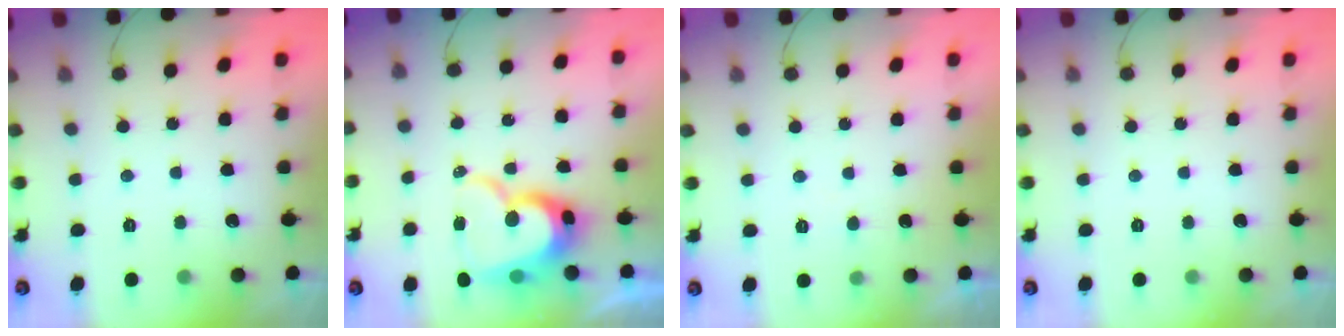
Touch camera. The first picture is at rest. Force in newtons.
{"total": 15.3, "press": 15.2, "slide": 1.7}
{"total": 2.3, "press": 2.3, "slide": 0.1}
{"total": 0.0}